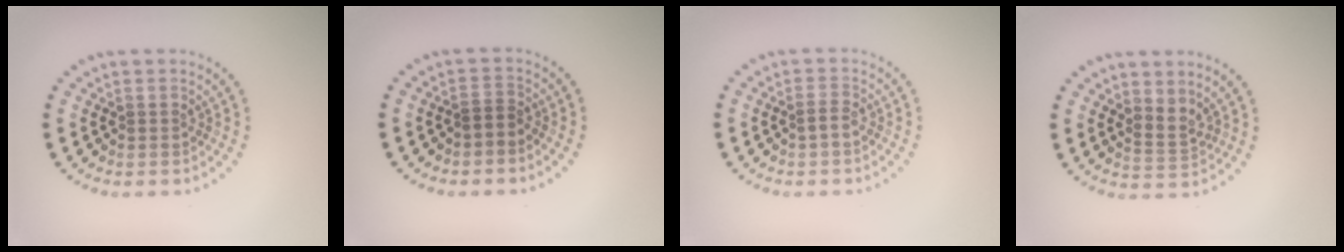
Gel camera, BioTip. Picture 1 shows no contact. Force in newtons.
{"total": 1.0, "press": 0.7, "slide": 0.7}
{"total": 1.0, "press": 0.8, "slide": 0.5}
{"total": 2.1, "press": 1.4, "slide": 1.5}